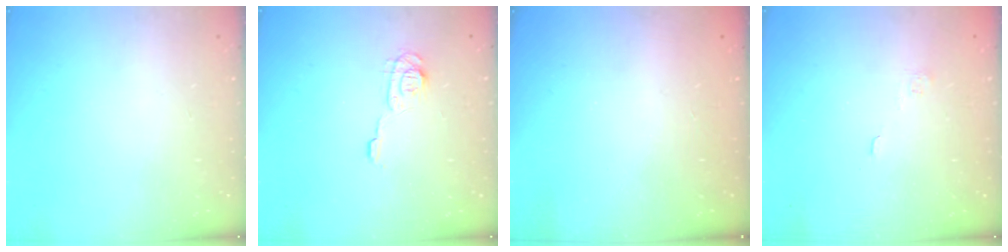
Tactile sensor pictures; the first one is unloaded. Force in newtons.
{"total": 5.4, "press": 5.4, "slide": 0.6}
{"total": 2.3, "press": 2.1, "slide": 0.7}
{"total": 3.4, "press": 3.3, "slide": 0.9}